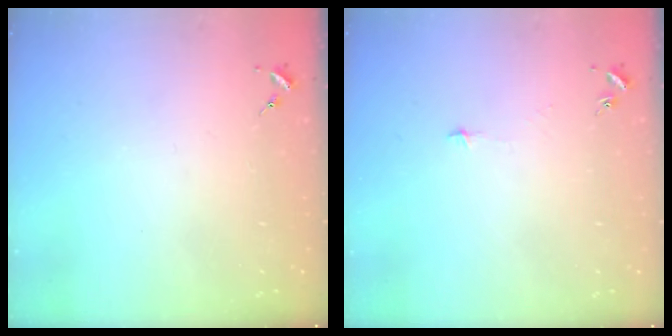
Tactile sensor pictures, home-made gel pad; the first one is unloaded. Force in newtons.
{"total": 2.9, "press": 2.9, "slide": 0.3}